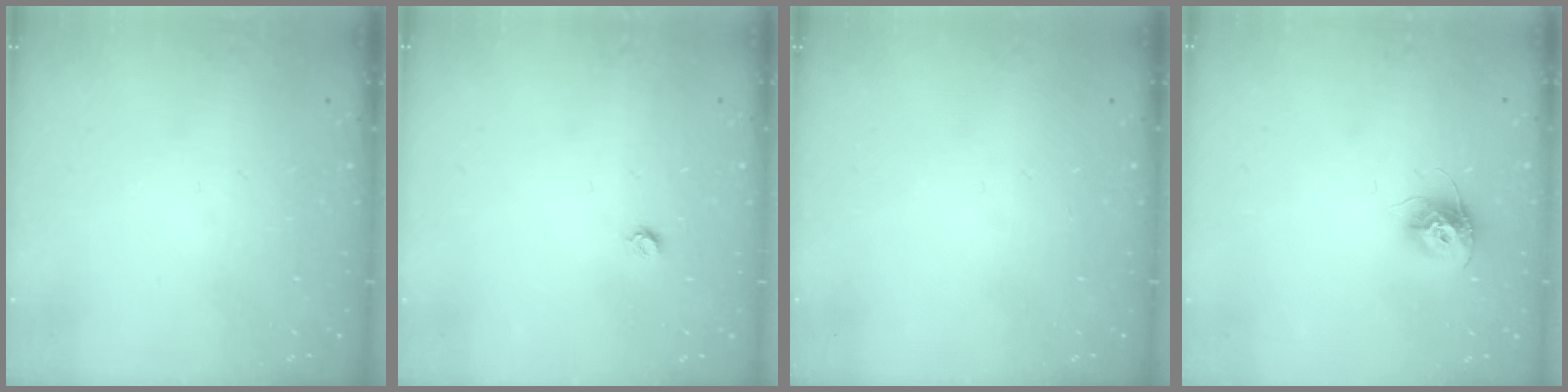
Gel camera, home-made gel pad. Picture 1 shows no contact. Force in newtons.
{"total": 3.5, "press": 3.4, "slide": 0.4}
{"total": 0.0}
{"total": 9.5, "press": 9.5, "slide": 0.2}